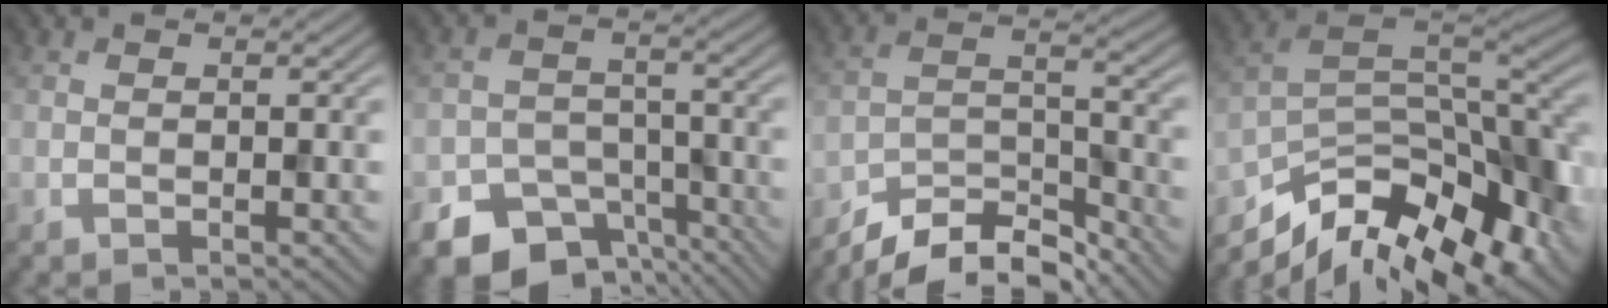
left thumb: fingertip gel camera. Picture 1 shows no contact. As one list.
[{"total": 9.9, "force": [-7.0, 6.2, 3.3], "torque": [-0.047, -0.022, -0.103]}, {"total": 8.6, "force": [-7.6, 2.3, 3.4], "torque": [-0.056, 0.002, -0.146]}, {"total": 14.7, "force": [-9.1, 6.1, 9.8], "torque": [-0.195, -0.021, -0.146]}]